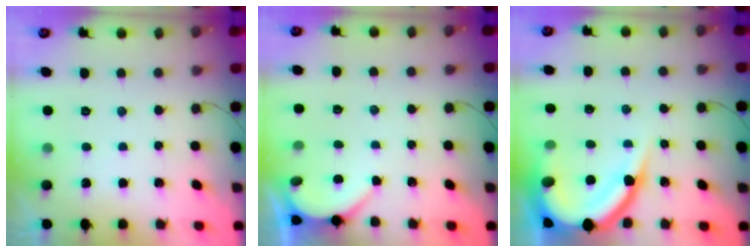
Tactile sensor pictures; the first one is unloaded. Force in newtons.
{"total": 1.6, "press": 1.6, "slide": 0.2}
{"total": 15.3, "press": 15.2, "slide": 1.3}